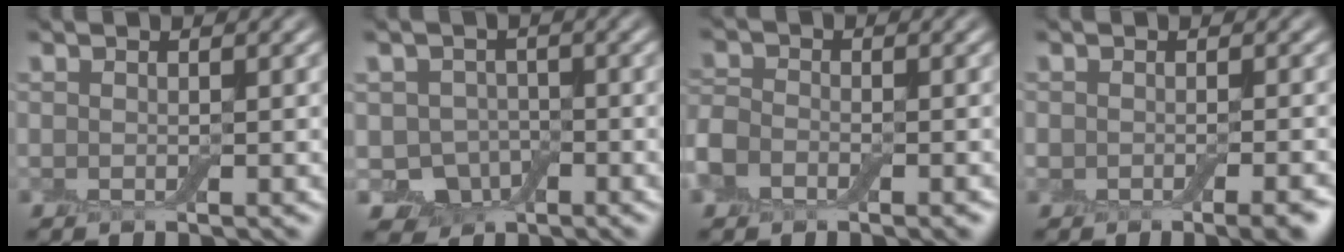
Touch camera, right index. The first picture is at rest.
{"total": 3.4, "force": [-1.1, 2.9, 1.2], "torque": [-0.012, -0.007, -0.021]}
{"total": 3.7, "force": [-1.9, 2.4, 2.0], "torque": [-0.032, 0.002, -0.042]}
{"total": 4.1, "force": [-2.4, 1.6, 2.8], "torque": [-0.032, -0.008, -0.022]}